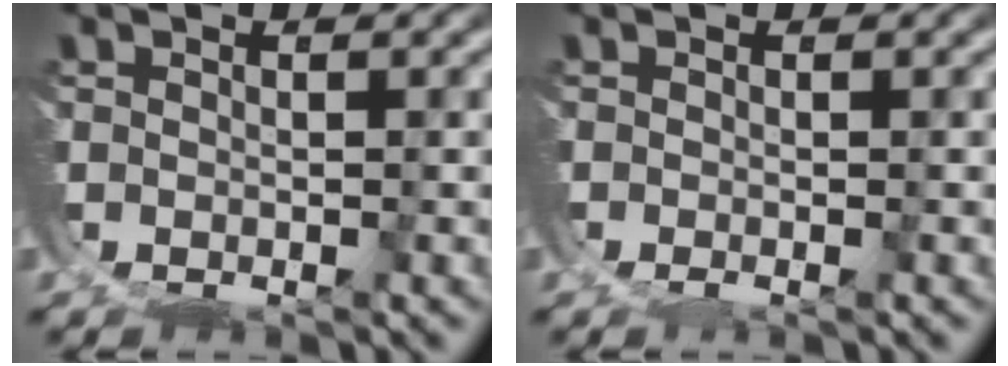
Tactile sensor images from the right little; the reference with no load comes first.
{"total": 0.5, "force": [-0.4, 0.1, 0.4], "torque": [-0.004, -0.001, -0.007]}